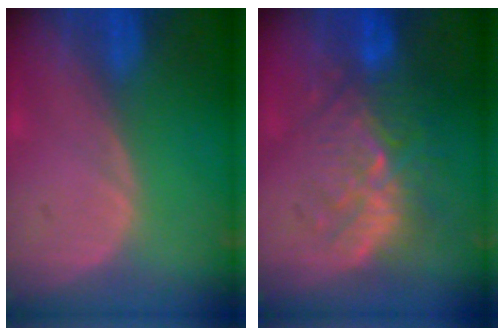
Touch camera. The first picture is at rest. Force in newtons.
{"total": 9.3, "press": 8.9, "slide": 2.7}